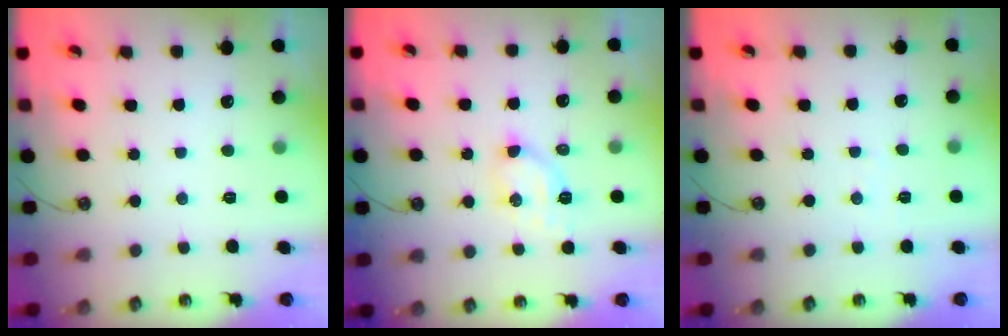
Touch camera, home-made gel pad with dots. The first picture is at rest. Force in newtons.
{"total": 5.3, "press": 5.2, "slide": 0.5}
{"total": 2.8, "press": 2.8, "slide": 0.4}